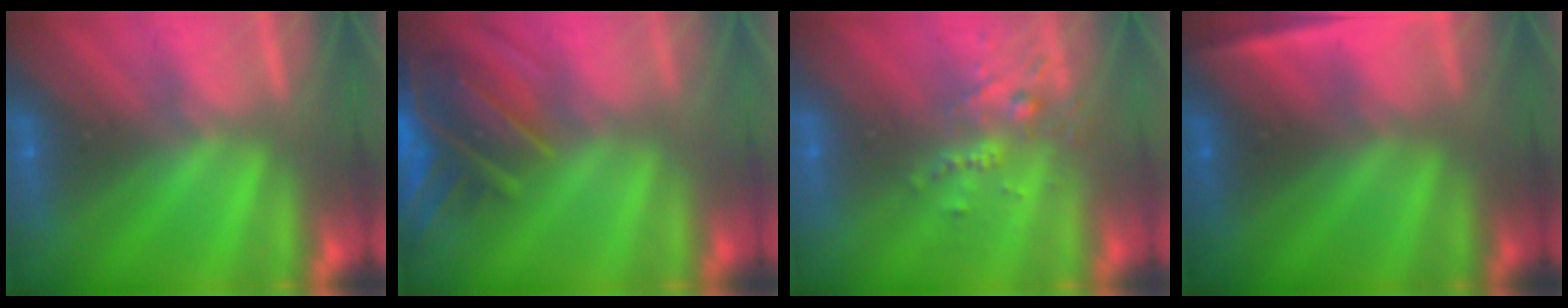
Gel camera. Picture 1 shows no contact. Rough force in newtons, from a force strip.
{"total": 9.1}
{"total": 2.6}
{"total": 4.6}